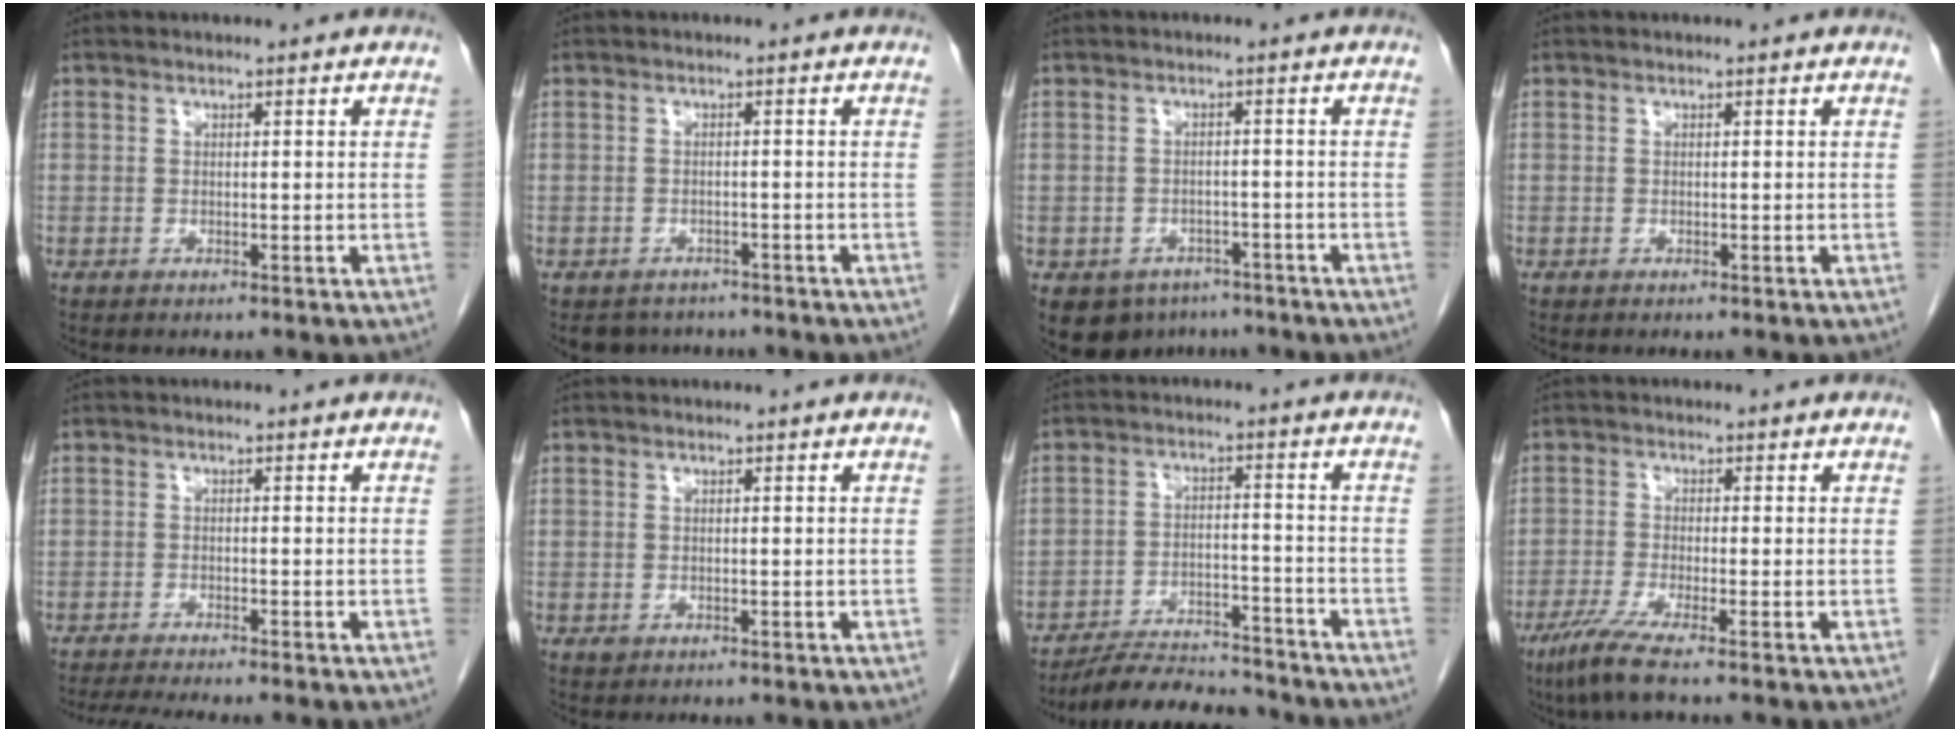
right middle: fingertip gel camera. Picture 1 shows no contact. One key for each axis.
{"total": 4.1, "fx": -3.5, "fy": 2.1, "fz": 0.2, "tx": 0.001, "ty": 0.002, "tz": -0.049}
{"total": 7.3, "fx": -5.1, "fy": 5.0, "fz": 1.7, "tx": -0.024, "ty": 0.005, "tz": -0.065}
{"total": 0.0}
{"total": 5.9, "fx": -5.2, "fy": -0.6, "fz": 2.8, "tx": -0.042, "ty": -0.016, "tz": -0.084}
{"total": 0.6, "fx": -0.2, "fy": 0.5, "fz": 0.2, "tx": -0.004, "ty": 0.001, "tz": -0.001}
{"total": 10.5, "fx": -9.9, "fy": 1.7, "fz": 2.8, "tx": -0.039, "ty": 0.000, "tz": -0.160}
{"total": 5.2, "fx": -3.6, "fy": -0.3, "fz": 3.8, "tx": -0.078, "ty": -0.017, "tz": -0.073}